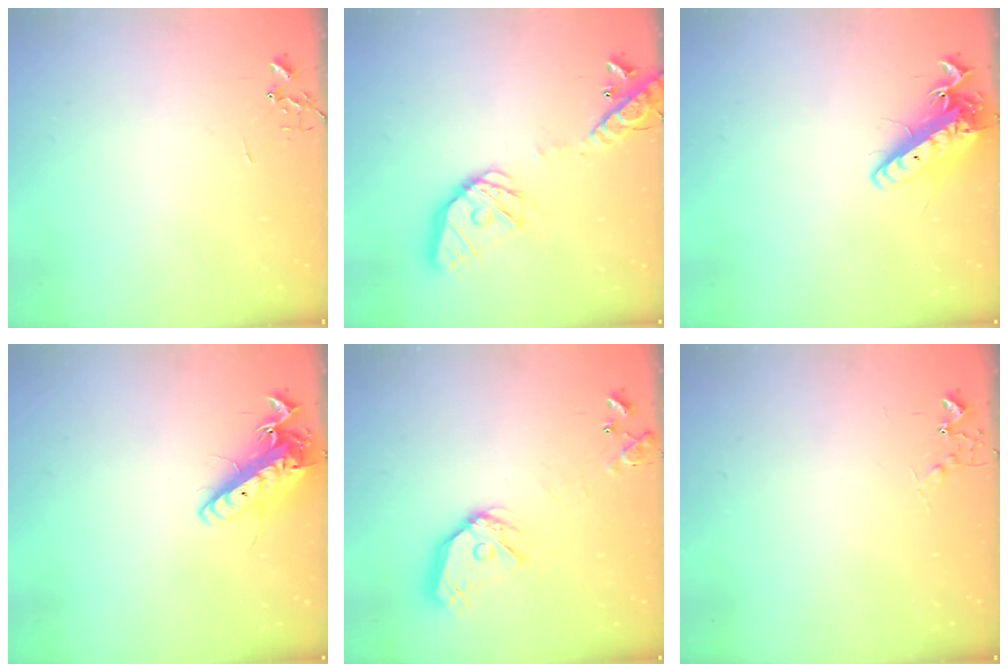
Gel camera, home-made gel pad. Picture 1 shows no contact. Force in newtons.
{"total": 16.7, "press": 16.5, "slide": 2.5}
{"total": 14.5, "press": 14.2, "slide": 2.8}
{"total": 14.7, "press": 14.4, "slide": 2.8}
{"total": 15.3, "press": 15.1, "slide": 2.1}
{"total": 6.6, "press": 6.6, "slide": 0.8}